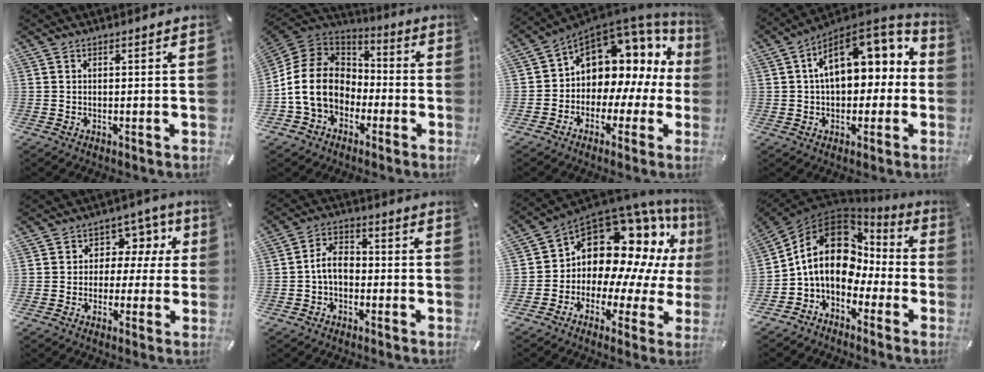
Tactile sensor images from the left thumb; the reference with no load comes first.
{"total": 14.6, "force": [-3.6, 12.3, 7.1], "torque": [-0.164, 0.031, -0.064]}
{"total": 9.9, "force": [3.7, 7.9, 4.6], "torque": [-0.074, -0.046, 0.063]}
{"total": 15.3, "force": [4.2, 9.9, 10.8], "torque": [-0.151, -0.020, 0.079]}
{"total": 8.0, "force": [1.0, 7.2, 3.3], "torque": [-0.046, 0.000, 0.017]}
{"total": 6.5, "force": [-1.5, 4.6, 4.3], "torque": [-0.089, 0.016, -0.029]}
{"total": 15.8, "force": [8.1, 10.5, 8.7], "torque": [-0.144, -0.089, 0.147]}
{"total": 15.2, "force": [1.1, 12.0, 9.3], "torque": [-0.186, -0.002, 0.016]}